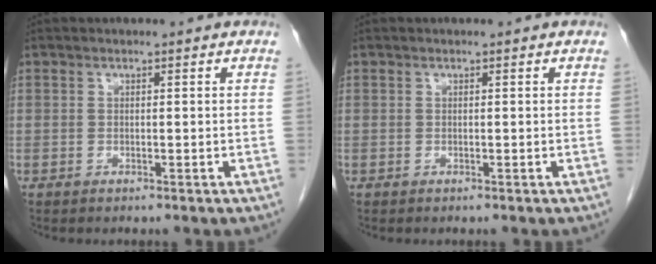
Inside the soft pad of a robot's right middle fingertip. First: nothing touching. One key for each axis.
{"total": 0.0}